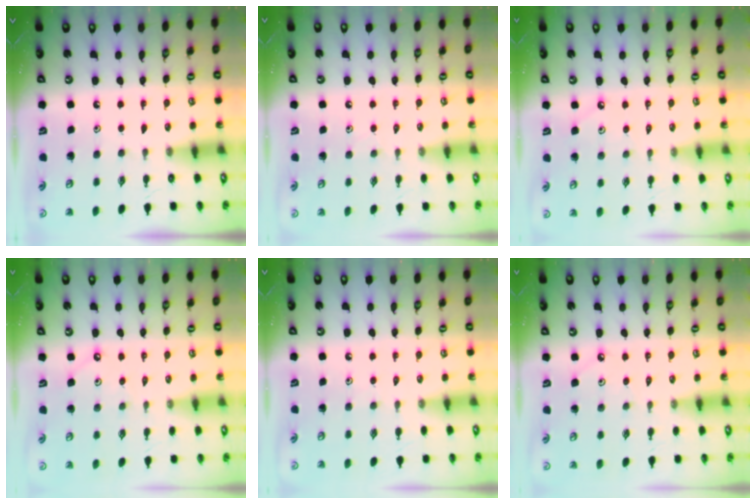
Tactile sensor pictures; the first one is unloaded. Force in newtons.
{"total": 2.1, "press": 2.1, "slide": 0.4}
{"total": 1.7, "press": 1.7, "slide": 0.3}
{"total": 2.5, "press": 2.5, "slide": 0.4}
{"total": 3.0, "press": 2.9, "slide": 0.5}
{"total": 1.7, "press": 1.6, "slide": 0.3}